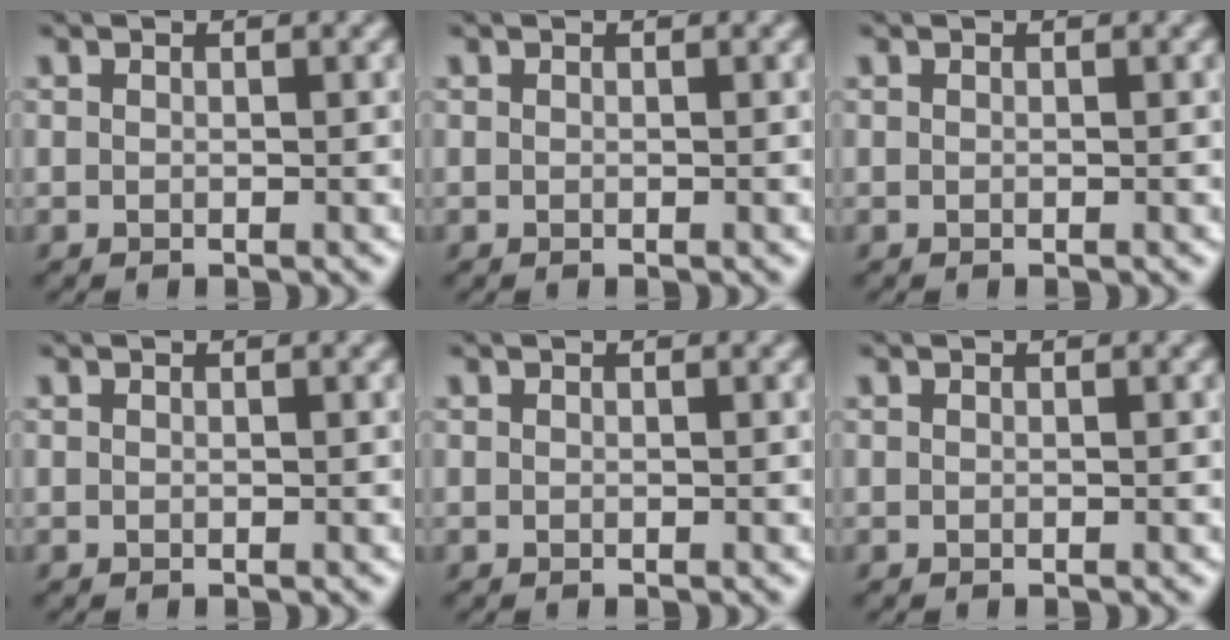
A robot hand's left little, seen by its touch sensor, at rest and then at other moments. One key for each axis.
{"total": 0.0}
{"total": 0.0}
{"total": 0.0}
{"total": 0.0}
{"total": 0.0}